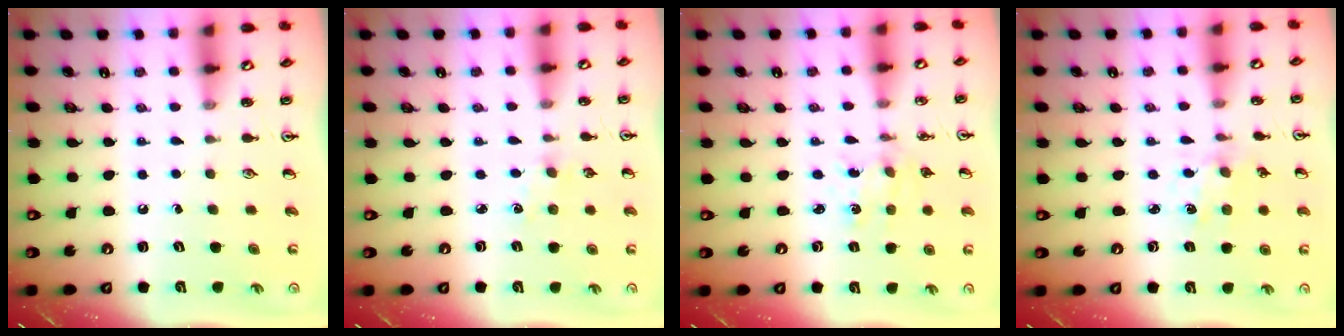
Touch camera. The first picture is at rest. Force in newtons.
{"total": 1.3, "press": 1.3, "slide": 0.3}
{"total": 1.0, "press": 0.9, "slide": 0.1}
{"total": 1.1, "press": 1.0, "slide": 0.2}